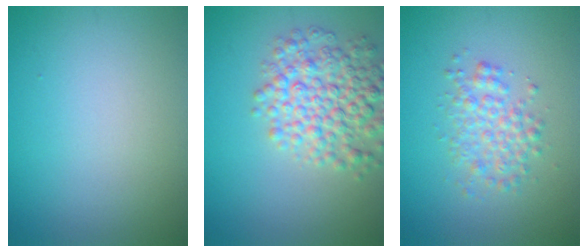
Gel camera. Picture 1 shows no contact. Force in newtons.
{"total": 6.0, "press": 6.0, "slide": 0.1}
{"total": 2.8, "press": 2.8, "slide": 0.0}